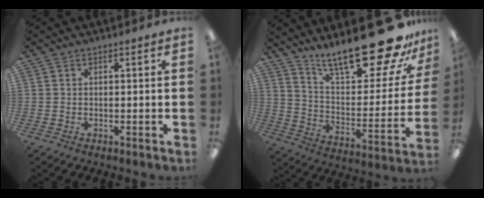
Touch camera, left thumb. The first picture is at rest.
{"total": 25.6, "force": [19.6, 7.0, 14.9], "torque": [-0.215, -0.136, 0.321]}